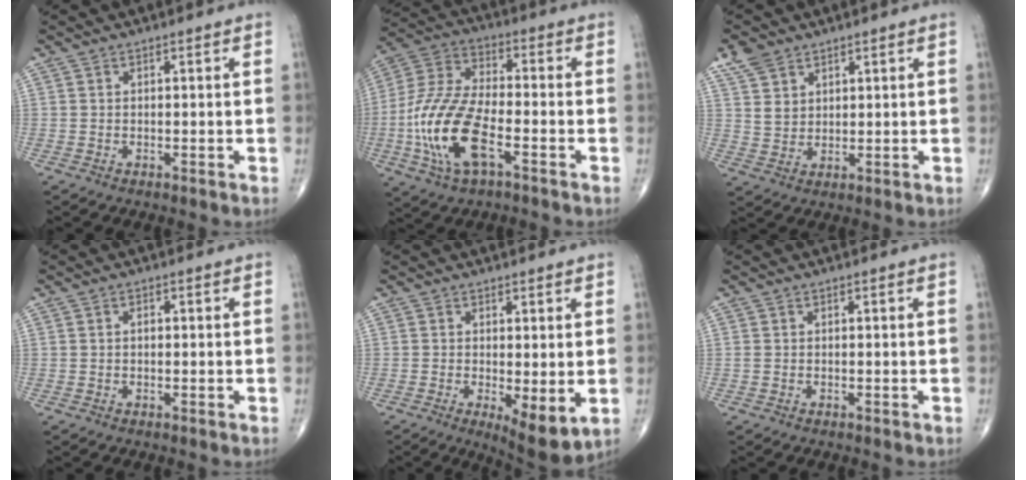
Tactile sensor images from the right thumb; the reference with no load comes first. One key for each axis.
{"total": 16.9, "fx": -5.4, "fy": 7.4, "fz": 14.2, "tx": -0.306, "ty": 0.023, "tz": -0.103}
{"total": 5.8, "fx": 3.8, "fy": 3.8, "fz": 2.1, "tx": -0.028, "ty": -0.016, "tz": 0.083}
{"total": 0.7, "fx": 0.0, "fy": 0.4, "fz": 0.5, "tx": -0.009, "ty": 0.001, "tz": 0.000}
{"total": 7.2, "fx": -1.2, "fy": 2.6, "fz": 6.6, "tx": -0.097, "ty": -0.023, "tz": -0.014}
{"total": 0.7, "fx": 0.0, "fy": 0.5, "fz": 0.4, "tx": -0.013, "ty": 0.000, "tz": 0.001}